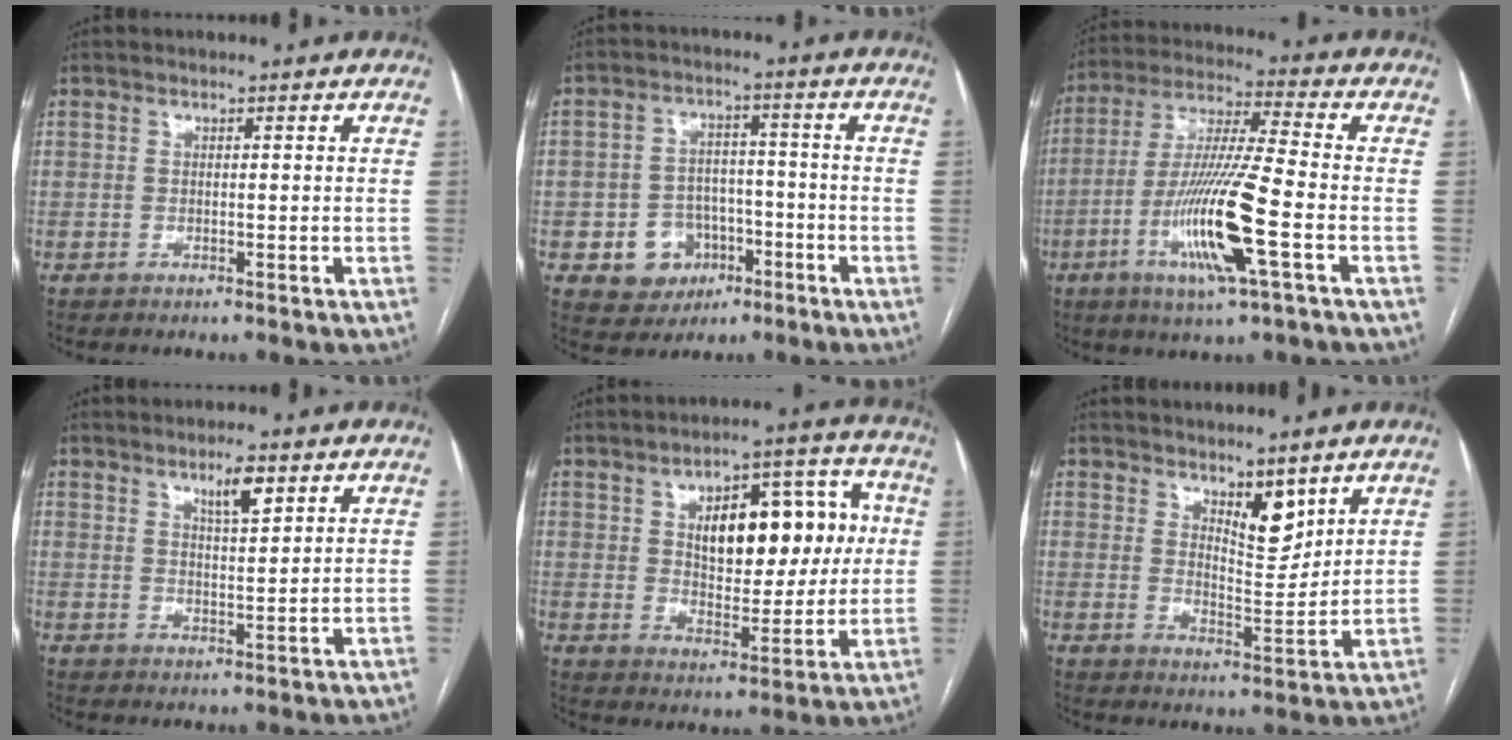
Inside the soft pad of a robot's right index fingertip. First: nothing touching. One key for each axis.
{"total": 7.6, "fx": -3.0, "fy": 6.4, "fz": 2.6, "tx": -0.044, "ty": 0.016, "tz": -0.038}
{"total": 15.3, "fx": -5.0, "fy": 0.3, "fz": 14.4, "tx": -0.291, "ty": -0.016, "tz": -0.096}
{"total": 4.2, "fx": 2.5, "fy": 0.8, "fz": 3.2, "tx": -0.057, "ty": -0.002, "tz": 0.044}
{"total": 15.1, "fx": 3.1, "fy": 7.3, "fz": 12.8, "tx": -0.179, "ty": 0.035, "tz": 0.055}
{"total": 5.7, "fx": 3.9, "fy": 2.1, "fz": 3.7, "tx": -0.061, "ty": -0.014, "tz": 0.069}